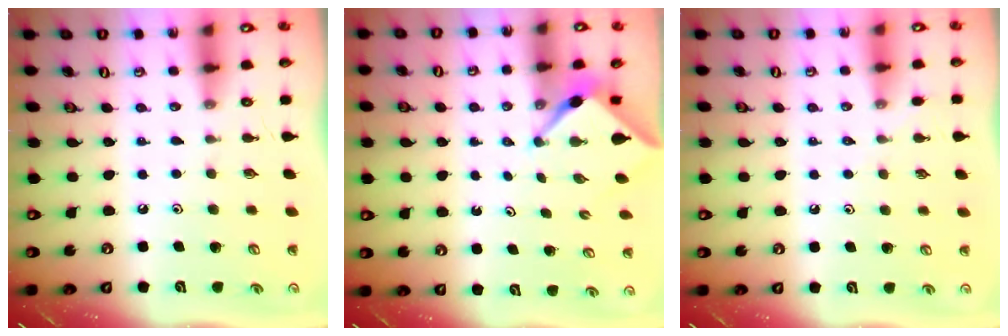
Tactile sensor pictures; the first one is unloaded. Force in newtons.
{"total": 3.1, "press": 3.1, "slide": 0.3}
{"total": 3.3, "press": 3.2, "slide": 0.6}